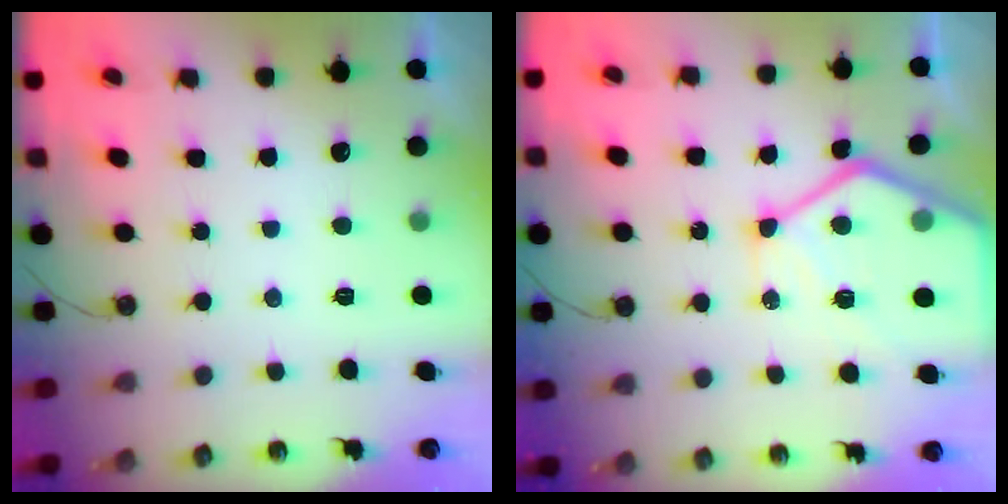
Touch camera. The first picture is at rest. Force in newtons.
{"total": 18.1, "press": 18.0, "slide": 1.6}